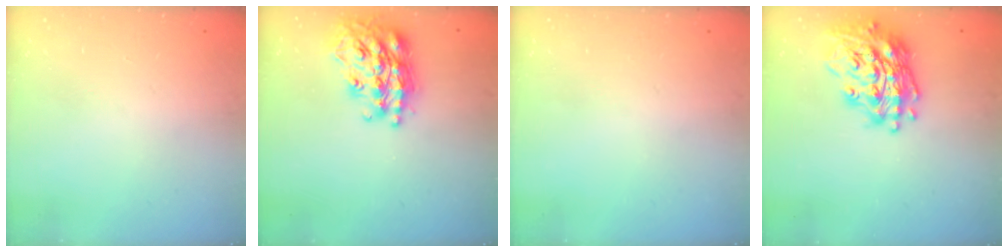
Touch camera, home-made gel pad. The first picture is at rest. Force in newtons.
{"total": 23.2, "press": 23.2, "slide": 1.8}
{"total": 0.0}
{"total": 19.7, "press": 19.5, "slide": 2.7}